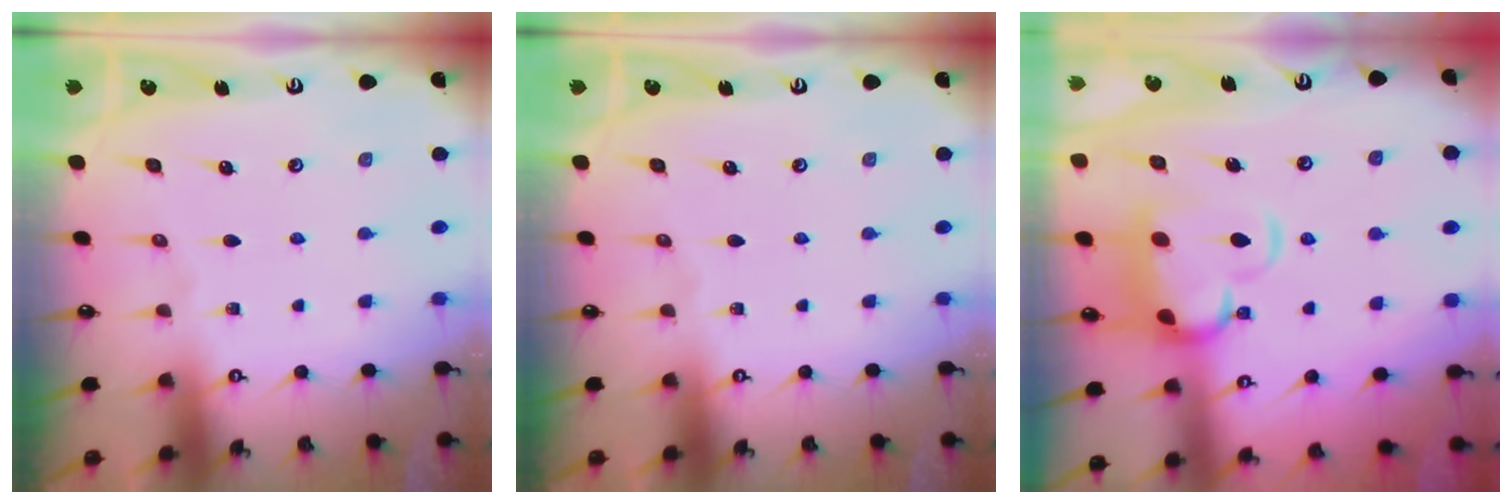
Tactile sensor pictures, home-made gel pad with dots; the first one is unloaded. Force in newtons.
{"total": 0.0}
{"total": 5.6, "press": 5.3, "slide": 1.7}